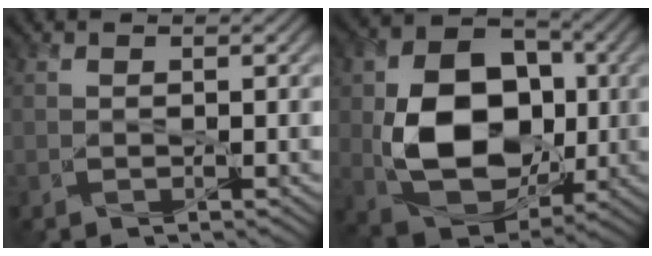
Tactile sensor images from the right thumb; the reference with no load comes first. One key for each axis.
{"total": 12.8, "fx": -0.2, "fy": 9.6, "fz": 8.5, "tx": -0.146, "ty": -0.006, "tz": 0.002}